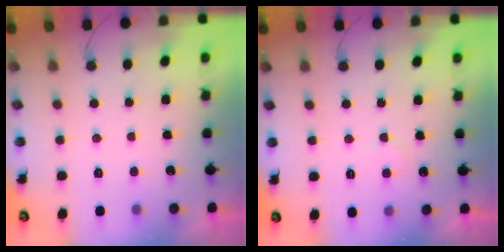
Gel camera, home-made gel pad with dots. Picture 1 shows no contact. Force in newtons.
{"total": 3.7, "press": 3.7, "slide": 0.3}